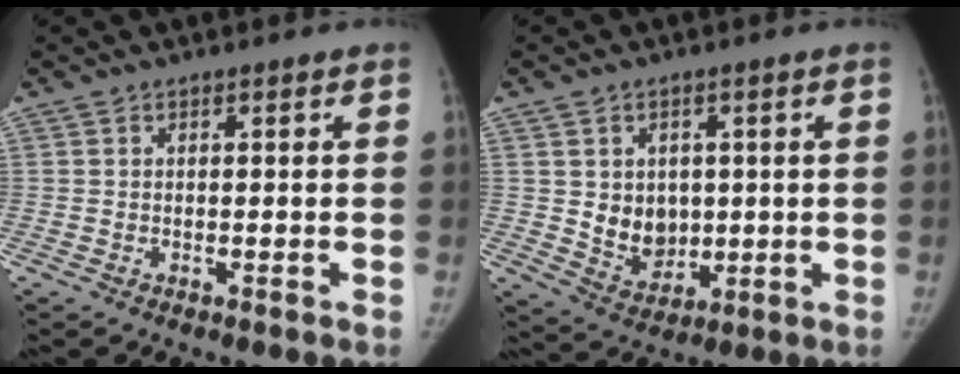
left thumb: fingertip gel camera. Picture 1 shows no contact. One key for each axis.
{"total": 7.9, "fx": 0.7, "fy": 6.3, "fz": 4.7, "tx": -0.037, "ty": -0.013, "tz": 0.029}